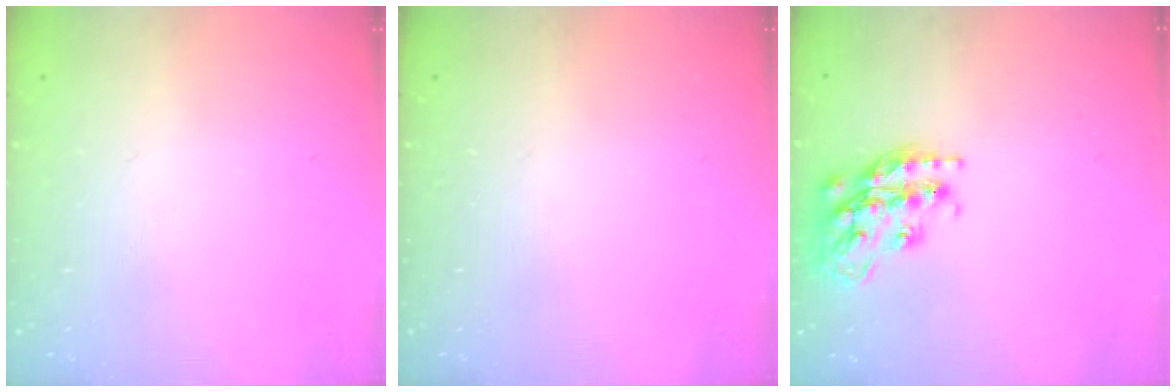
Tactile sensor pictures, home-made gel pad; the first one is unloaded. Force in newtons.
{"total": 0.0}
{"total": 17.3, "press": 17.3, "slide": 1.0}